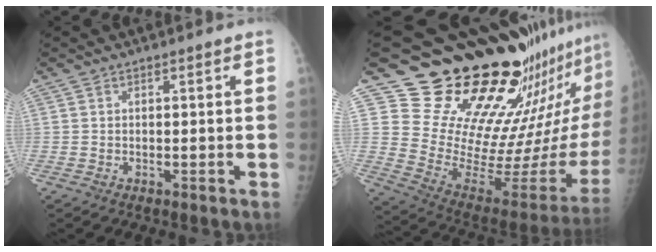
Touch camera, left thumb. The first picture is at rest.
{"total": 25.6, "force": [21.2, 6.1, 12.9], "torque": [-0.157, -0.207, 0.310]}